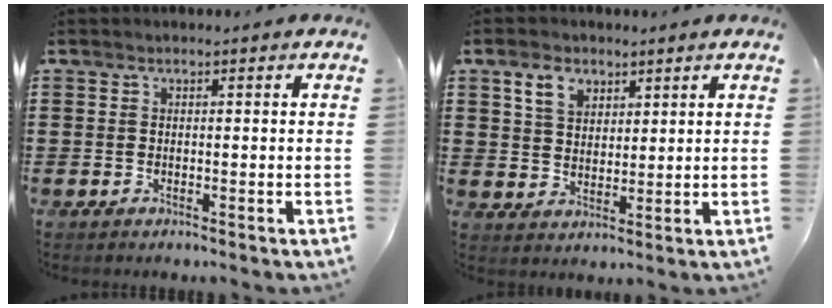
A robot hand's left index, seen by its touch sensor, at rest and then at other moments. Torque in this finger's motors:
{"motor_torque": [0.10, -0.05, -0.06, -0.01]}